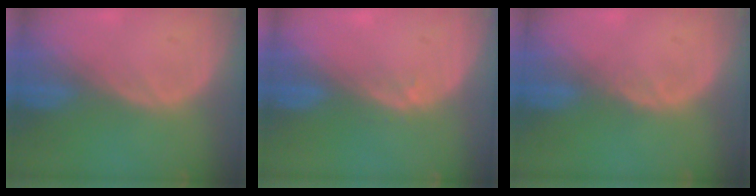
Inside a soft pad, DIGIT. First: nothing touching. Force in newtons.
{"total": 1.0, "press": 0.7, "slide": 0.7}
{"total": 0.9, "press": 0.9, "slide": 0.2}